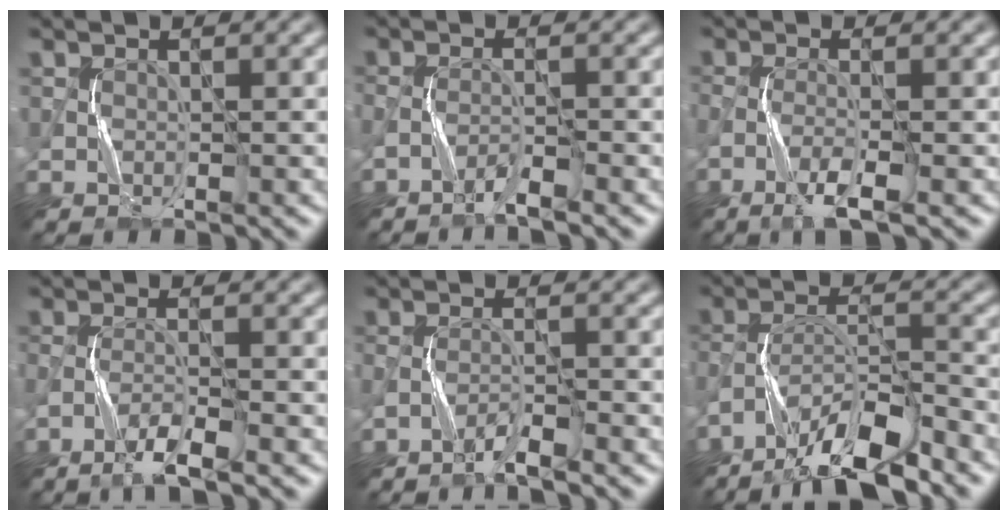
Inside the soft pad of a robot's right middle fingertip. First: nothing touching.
{"total": 2.1, "force": [-1.5, 0.1, 1.5], "torque": [-0.031, 0.004, -0.037]}
{"total": 3.2, "force": [-1.6, 0.4, 2.8], "torque": [-0.059, 0.000, -0.039]}
{"total": 3.4, "force": [-2.2, 0.3, 2.5], "torque": [-0.053, 0.002, -0.054]}
{"total": 2.4, "force": [-1.8, 0.1, 1.6], "torque": [-0.034, 0.005, -0.042]}
{"total": 9.3, "force": [-7.4, 1.9, 5.3], "torque": [-0.093, 0.010, -0.135]}